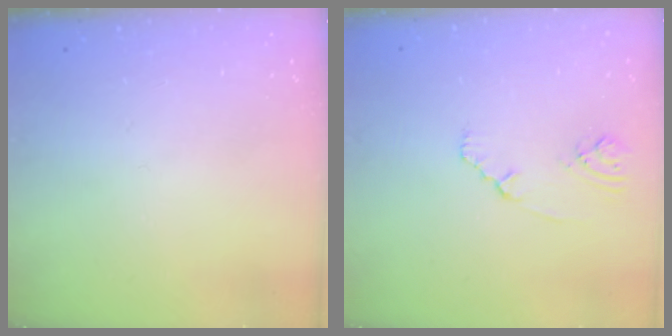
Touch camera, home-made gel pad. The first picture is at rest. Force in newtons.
{"total": 1.7, "press": 1.7, "slide": 0.4}